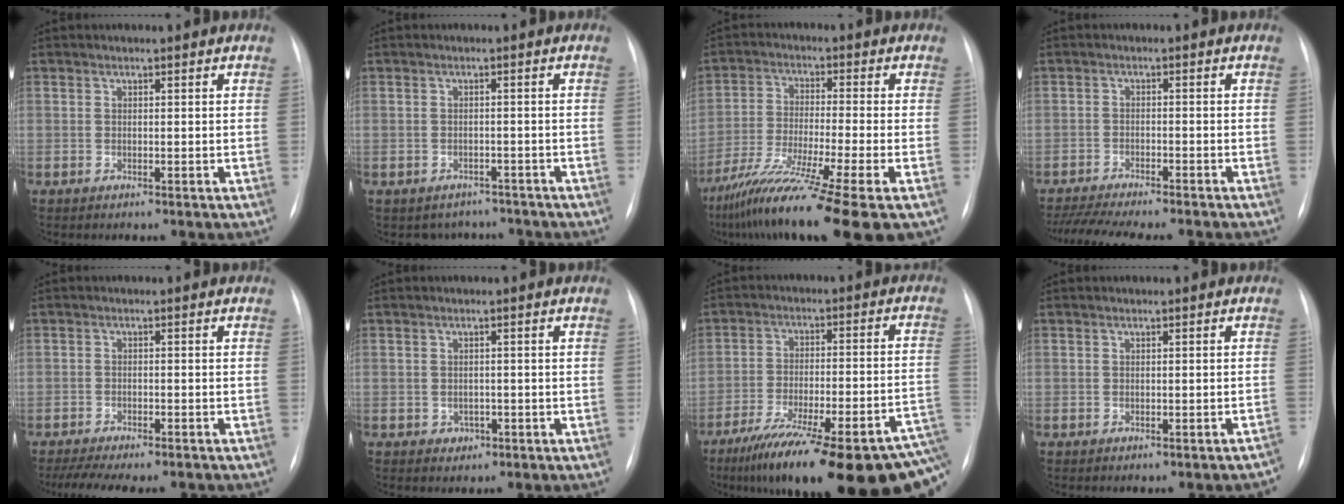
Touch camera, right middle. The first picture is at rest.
{"total": 4.5, "force": [-3.8, 2.3, -0.3], "torque": [0.009, 0.015, -0.047]}
{"total": 16.1, "force": [-10.9, -0.6, 11.8], "torque": [-0.209, -0.053, -0.186]}
{"total": 14.6, "force": [-12.9, 2.0, 6.5], "torque": [-0.116, -0.015, -0.180]}
{"total": 11.6, "force": [-9.9, 3.1, 5.3], "torque": [-0.087, -0.001, -0.133]}
{"total": 1.8, "force": [-0.8, 1.6, 0.5], "torque": [-0.005, 0.005, -0.006]}
{"total": 26.5, "force": [-16.3, 4.7, 20.3], "torque": [-0.240, -0.008, -0.239]}
{"total": 1.6, "force": [-1.4, -0.1, 0.8], "torque": [-0.008, 0.008, -0.015]}